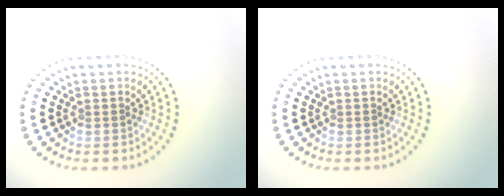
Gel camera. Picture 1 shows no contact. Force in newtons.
{"total": 0.0}